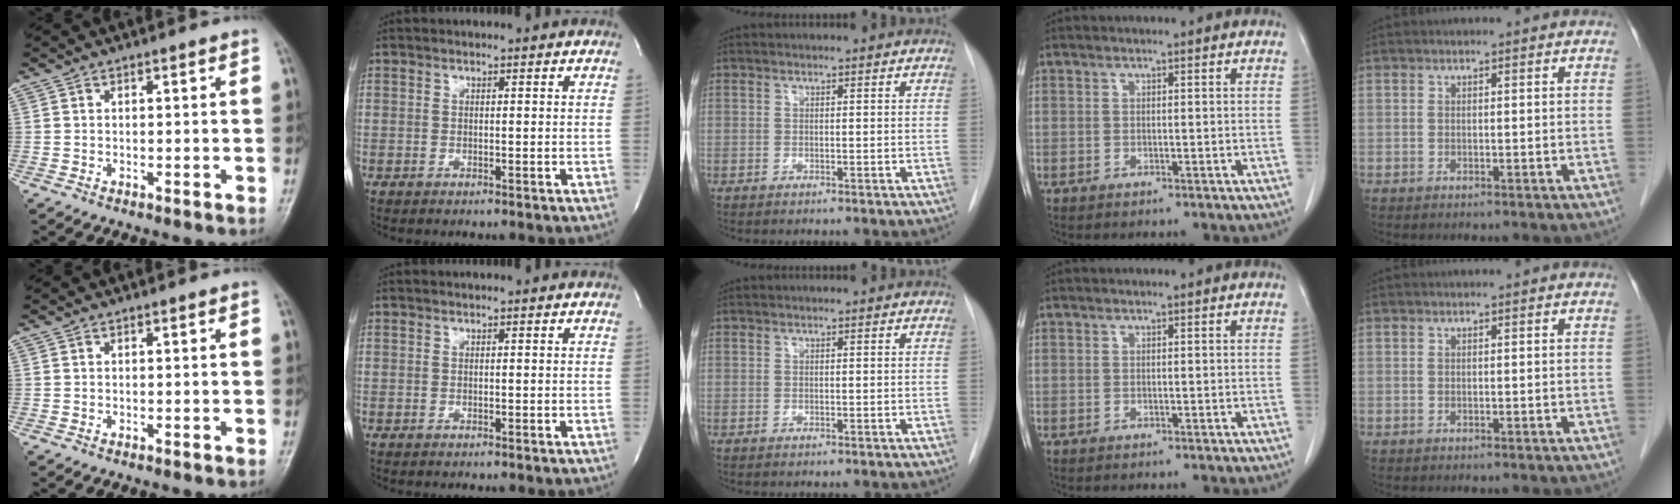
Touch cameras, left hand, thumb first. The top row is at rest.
{}